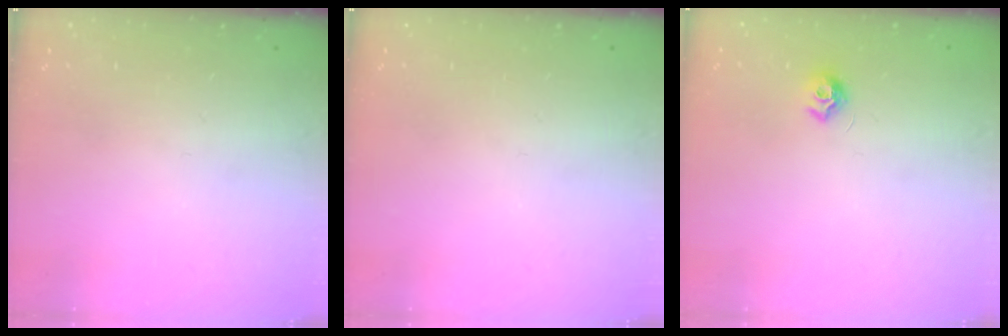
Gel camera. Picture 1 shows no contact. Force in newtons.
{"total": 0.0}
{"total": 7.2, "press": 7.2, "slide": 0.4}